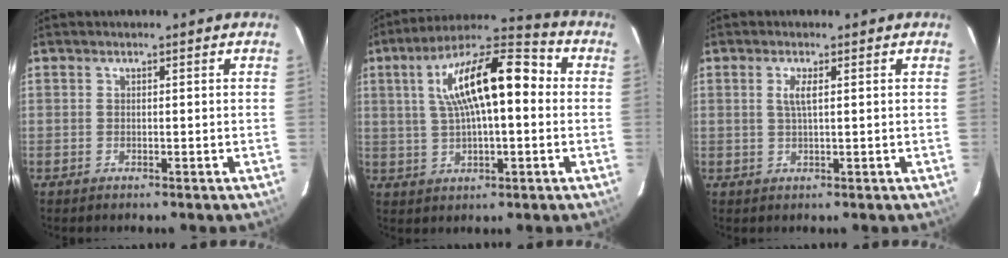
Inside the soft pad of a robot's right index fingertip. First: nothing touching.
{"total": 16.7, "force": [2.6, 6.0, 15.4], "torque": [-0.267, 0.034, 0.037]}
{"total": 2.3, "force": [0.7, 0.3, 2.2], "torque": [-0.044, 0.001, 0.013]}